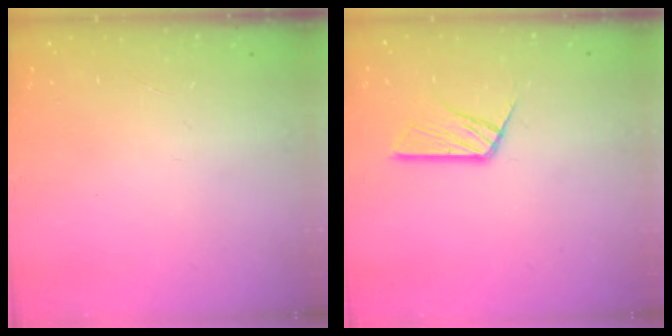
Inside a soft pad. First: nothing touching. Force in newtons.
{"total": 10.6, "press": 10.6, "slide": 0.8}